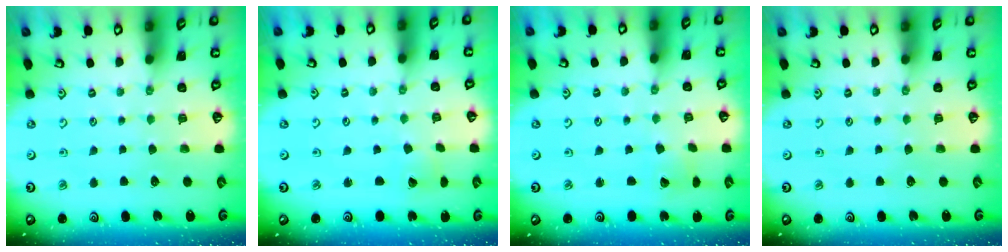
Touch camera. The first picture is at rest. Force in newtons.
{"total": 2.3, "press": 2.3, "slide": 0.2}
{"total": 2.6, "press": 2.6, "slide": 0.3}
{"total": 0.0}